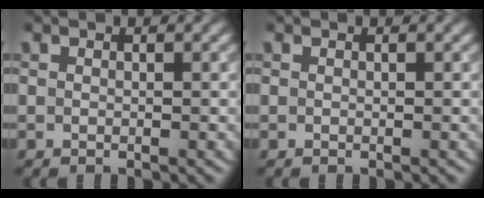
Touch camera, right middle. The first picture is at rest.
{"total": 0.0}